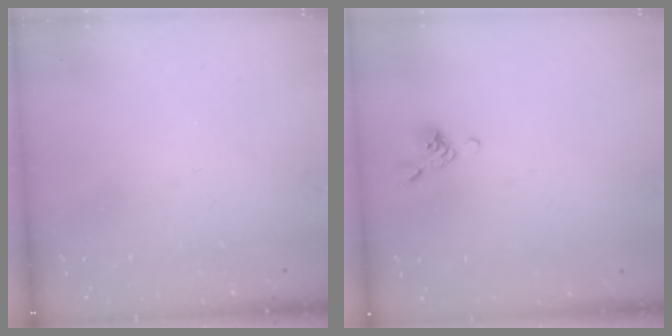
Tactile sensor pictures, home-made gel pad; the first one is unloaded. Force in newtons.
{"total": 5.8, "press": 5.7, "slide": 0.9}